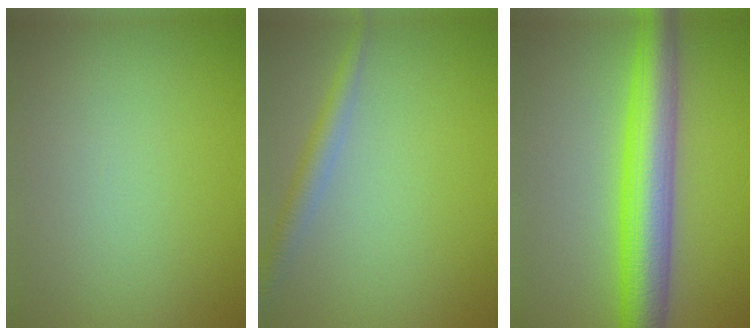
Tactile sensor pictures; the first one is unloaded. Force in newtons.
{"total": 2.3, "press": 2.3, "slide": 0.1}
{"total": 7.7, "press": 7.7, "slide": 0.1}